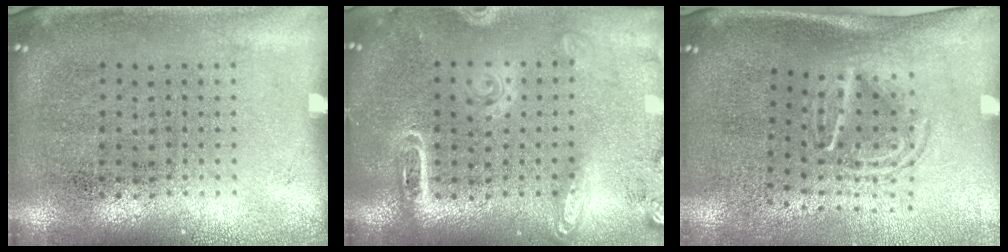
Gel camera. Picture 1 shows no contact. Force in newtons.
{"total": 1.9, "press": 1.7, "slide": 0.9}
{"total": 1.7, "press": 1.2, "slide": 1.2}